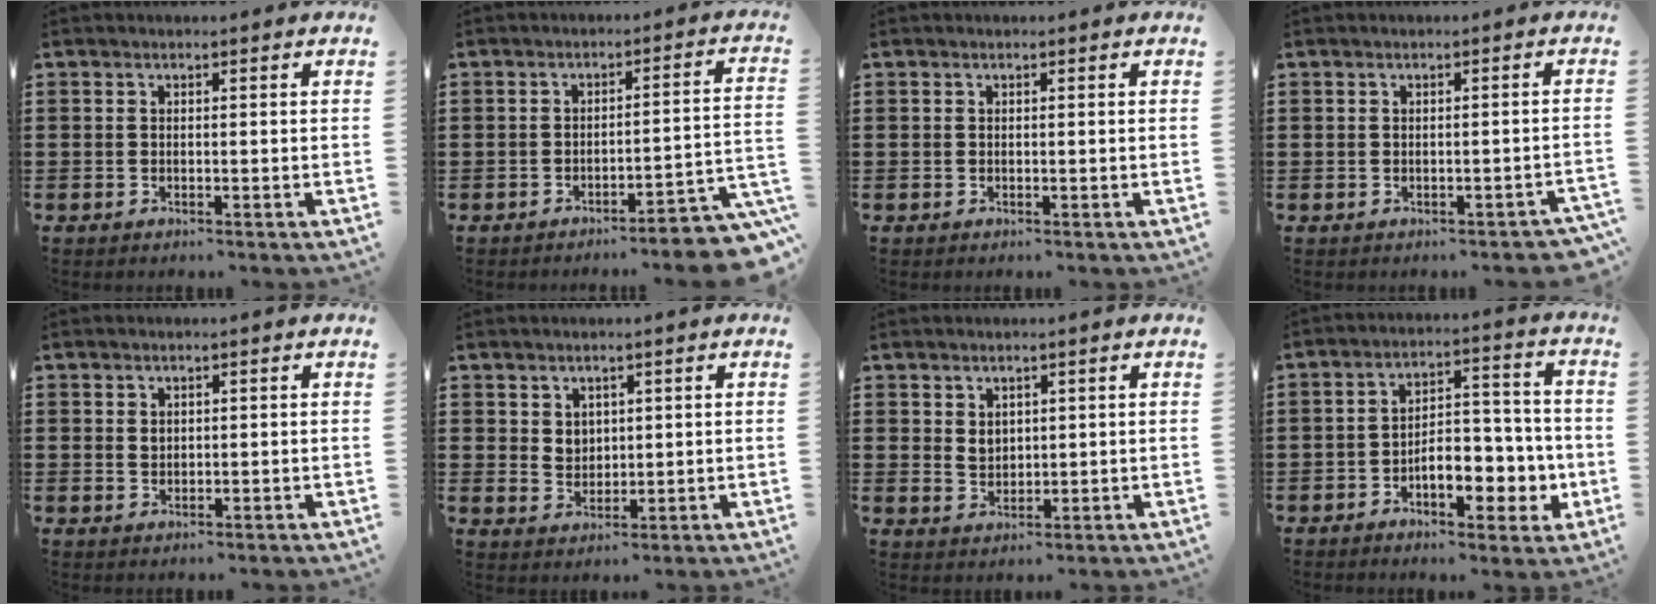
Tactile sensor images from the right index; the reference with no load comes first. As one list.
[{"total": 4.3, "force": [-4.0, 0.1, 1.7], "torque": [-0.030, -0.011, -0.081]}, {"total": 0.0}, {"total": 1.1, "force": [-0.9, 0.6, 0.1], "torque": [-0.006, 0.001, -0.019]}, {"total": 1.0, "force": [0.3, 0.7, 0.6], "torque": [-0.015, 0.001, 0.007]}, {"total": 2.6, "force": [1.5, 2.0, 0.6], "torque": [-0.021, 0.005, 0.030]}, {"total": 2.2, "force": [1.2, 1.6, 1.0], "torque": [-0.026, 0.003, 0.023]}, {"total": 7.9, "force": [-3.2, 4.3, 5.8], "torque": [-0.074, 0.006, -0.059]}]